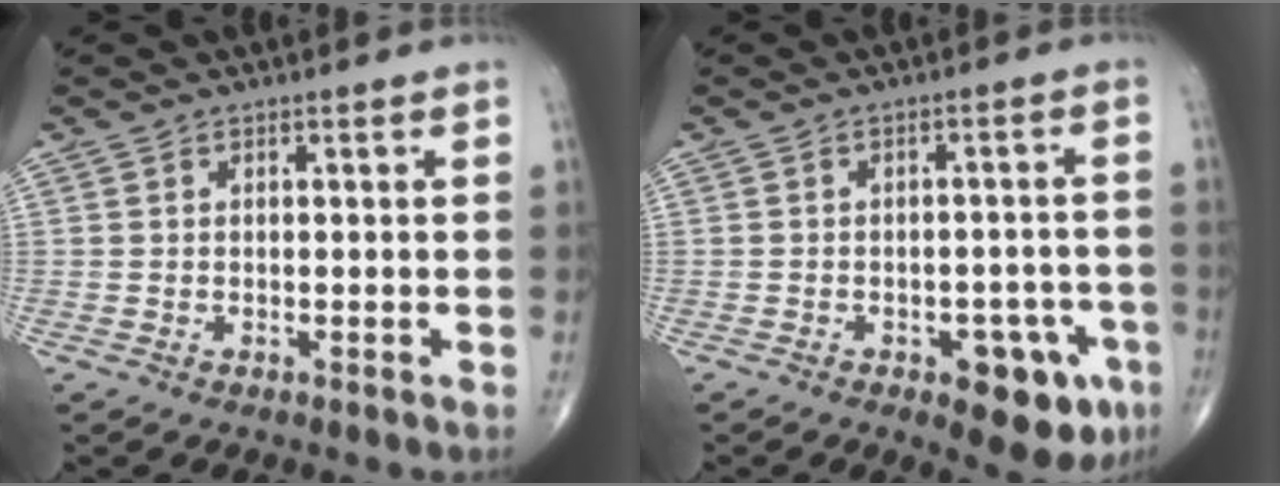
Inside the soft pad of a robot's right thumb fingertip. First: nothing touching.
{"total": 10.4, "force": [-4.8, 4.9, 7.9], "torque": [-0.064, 0.025, -0.053]}